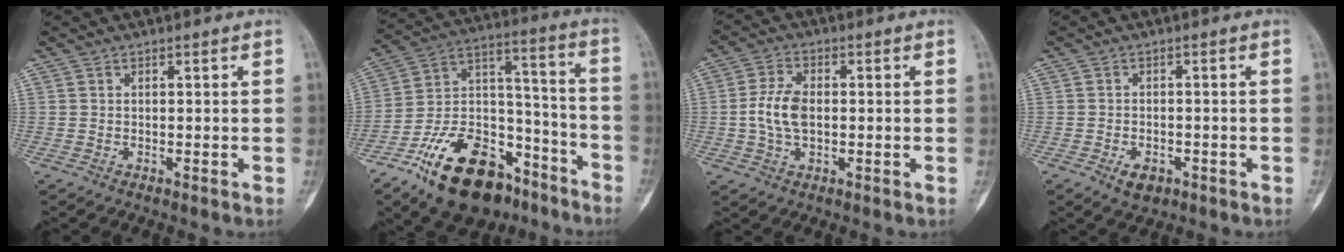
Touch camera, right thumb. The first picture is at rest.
{"total": 24.6, "force": [-15.7, 13.0, 13.7], "torque": [-0.229, 0.089, -0.264]}
{"total": 7.1, "force": [-0.3, 4.1, 5.8], "torque": [-0.123, 0.009, -0.007]}
{"total": 5.8, "force": [-2.9, 3.2, 3.9], "torque": [-0.061, 0.009, -0.043]}